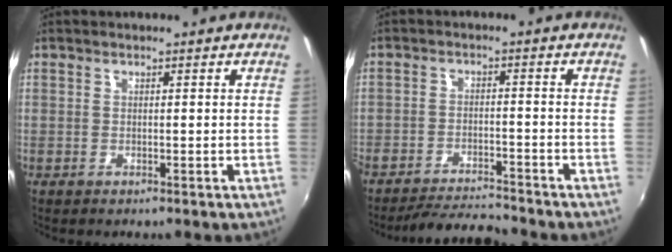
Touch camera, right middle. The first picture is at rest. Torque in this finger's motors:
{"motor_torque": [0.24, -0.23, 0.45, 0.09]}